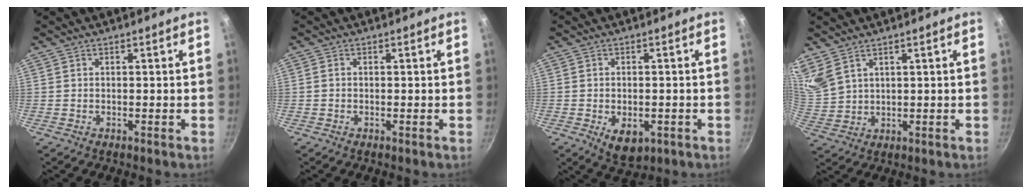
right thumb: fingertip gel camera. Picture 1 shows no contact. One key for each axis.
{"total": 0.6, "fx": -0.1, "fy": 0.5, "fz": 0.3, "tx": -0.004, "ty": 0.003, "tz": -0.004}
{"total": 6.3, "fx": -1.9, "fy": 3.8, "fz": 4.6, "tx": -0.057, "ty": -0.001, "tz": -0.018}
{"total": 6.6, "fx": 5.1, "fy": 2.9, "fz": 3.0, "tx": -0.055, "ty": -0.022, "tz": 0.116}